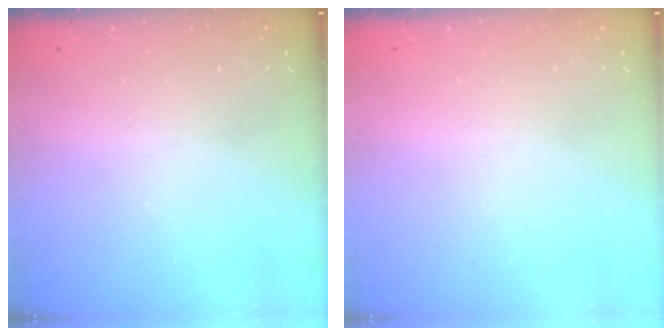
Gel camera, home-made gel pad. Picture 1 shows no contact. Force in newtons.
{"total": 0.0}